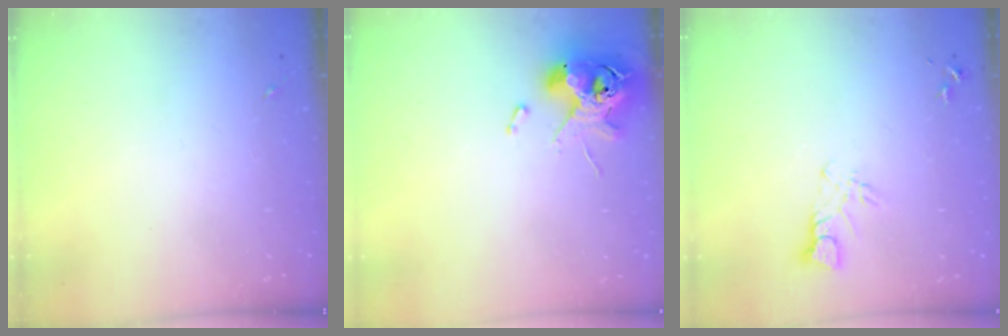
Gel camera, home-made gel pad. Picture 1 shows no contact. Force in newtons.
{"total": 11.6, "press": 11.4, "slide": 2.0}
{"total": 4.8, "press": 4.8, "slide": 0.5}